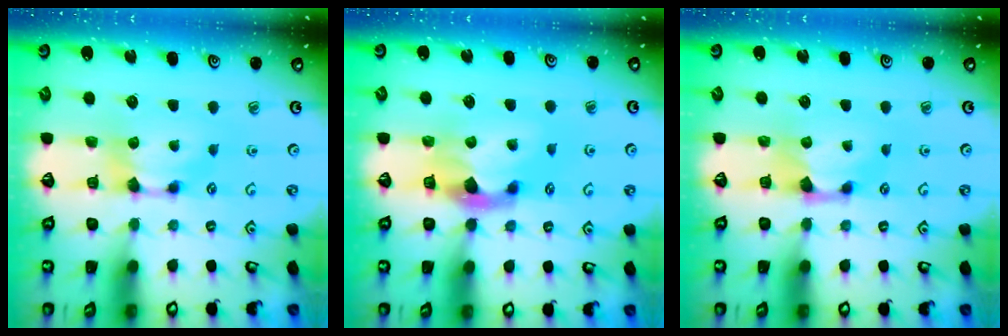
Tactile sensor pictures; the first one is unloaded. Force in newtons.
{"total": 2.7, "press": 2.4, "slide": 1.3}
{"total": 0.6, "press": 0.1, "slide": 0.6}